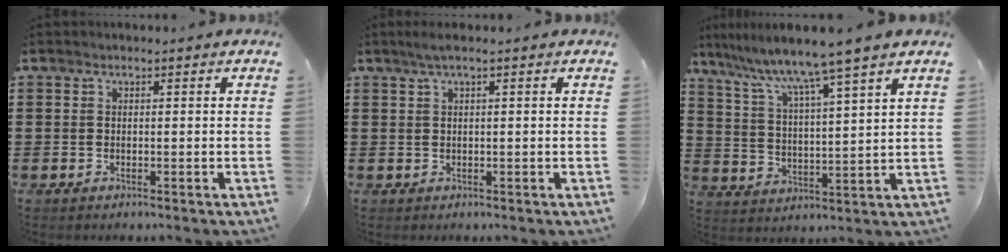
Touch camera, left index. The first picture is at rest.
{"total": 1.4, "force": [0.4, 0.0, 1.4], "torque": [-0.024, -0.001, 0.007]}
{"total": 6.8, "force": [5.8, -1.4, 3.3], "torque": [-0.090, -0.048, 0.088]}